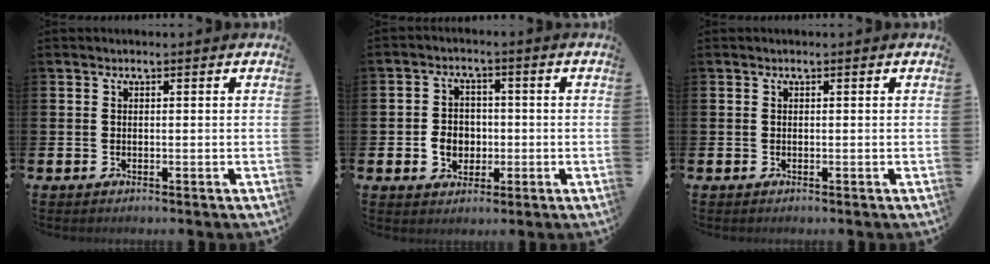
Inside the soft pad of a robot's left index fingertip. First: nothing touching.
{"total": 4.4, "force": [-0.8, 3.8, 2.0], "torque": [-0.028, 0.003, -0.022]}
{"total": 0.0}